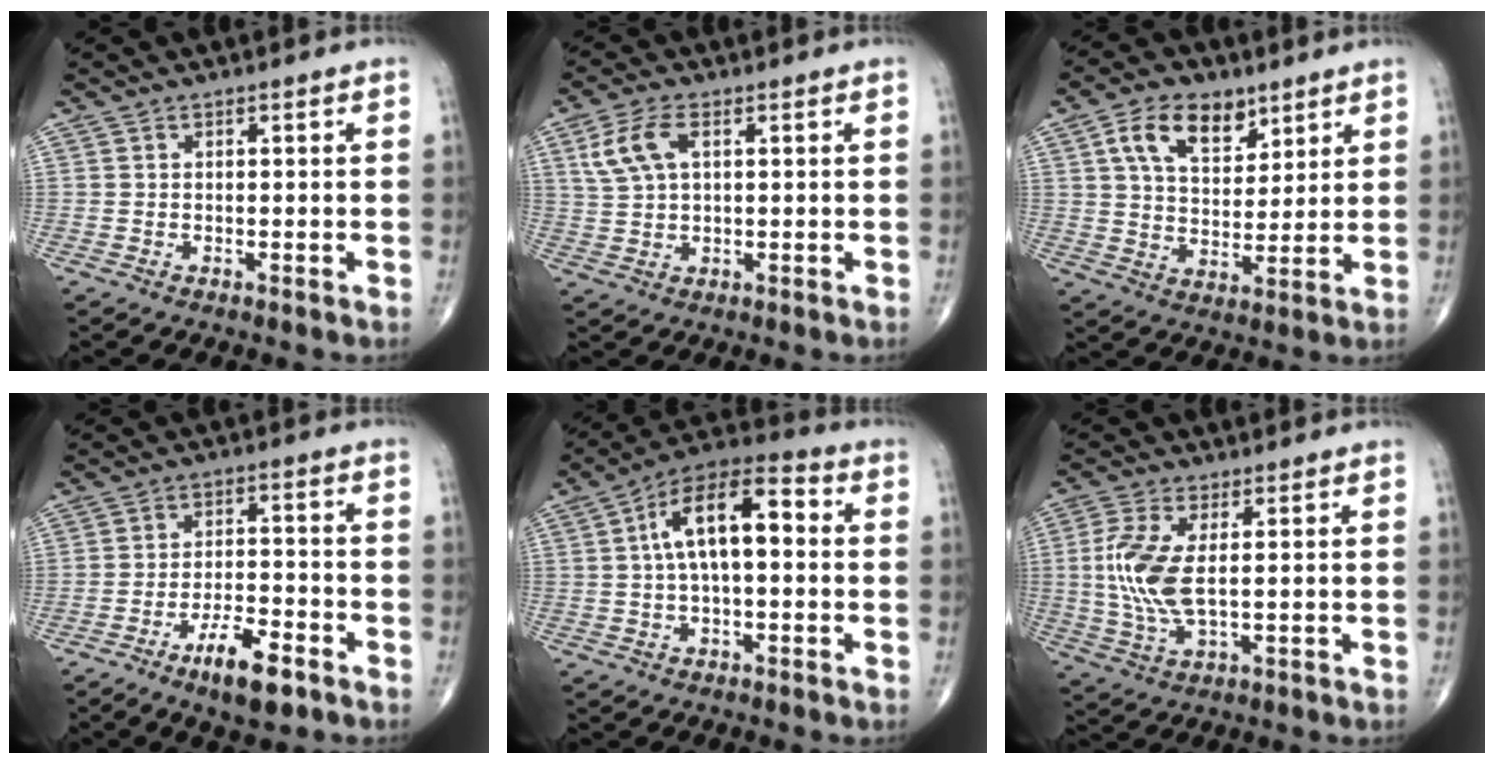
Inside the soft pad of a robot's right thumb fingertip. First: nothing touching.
{"total": 6.8, "force": [2.2, 3.5, 5.3], "torque": [-0.121, 0.007, 0.049]}
{"total": 11.1, "force": [5.7, 6.6, 6.9], "torque": [-0.093, -0.023, 0.104]}
{"total": 9.0, "force": [-5.5, 2.8, 6.6], "torque": [-0.107, 0.026, -0.088]}
{"total": 13.6, "force": [1.5, 6.1, 12.0], "torque": [-0.203, 0.042, 0.015]}
{"total": 9.7, "force": [0.7, 4.0, 8.8], "torque": [-0.213, -0.005, 0.018]}